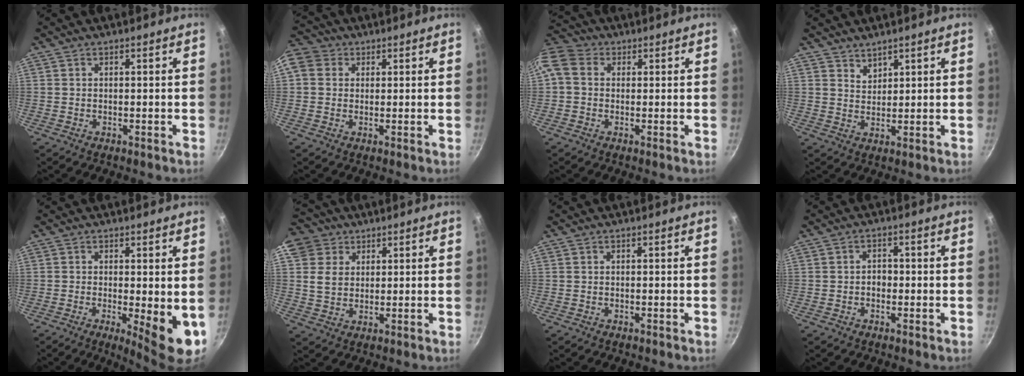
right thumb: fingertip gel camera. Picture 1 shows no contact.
{"total": 8.5, "force": [2.0, 7.4, 3.8], "torque": [-0.065, 0.016, 0.022]}
{"total": 9.3, "force": [0.9, 7.7, 5.1], "torque": [-0.112, 0.029, 0.002]}
{"total": 2.7, "force": [2.3, 1.3, 0.5], "torque": [-0.001, -0.008, 0.044]}
{"total": 8.5, "force": [-1.1, 2.2, 8.1], "torque": [-0.099, -0.012, -0.007]}
{"total": 9.7, "force": [4.2, 8.0, 3.7], "torque": [-0.053, -0.004, 0.070]}
{"total": 0.0}
{"total": 2.8, "force": [-0.5, 2.2, 1.7], "torque": [-0.007, 0.011, -0.010]}